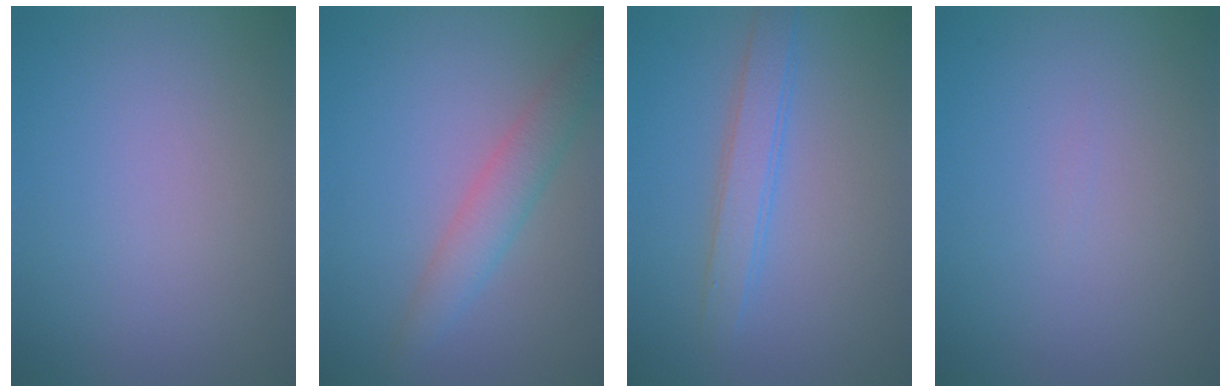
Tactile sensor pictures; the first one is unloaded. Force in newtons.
{"total": 2.4, "press": 2.4, "slide": 0.2}
{"total": 2.7, "press": 2.7, "slide": 0.1}
{"total": 0.0}